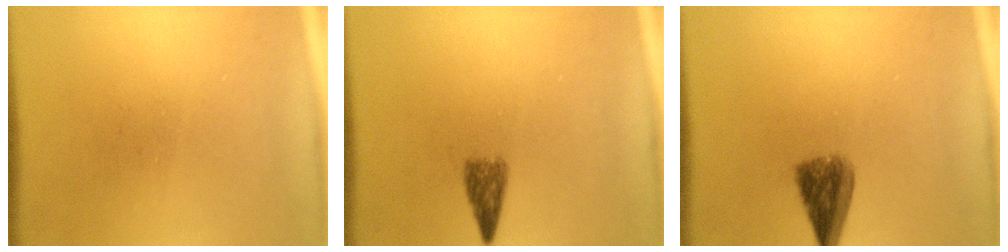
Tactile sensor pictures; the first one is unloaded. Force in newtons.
{"total": 2.5}
{"total": 5.4}